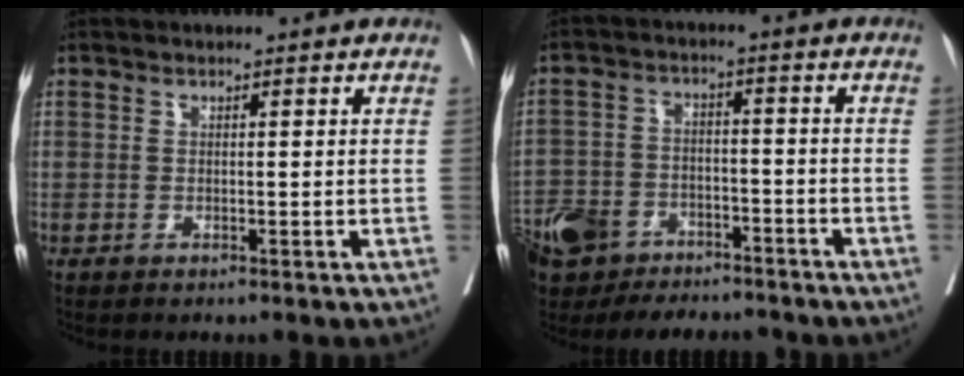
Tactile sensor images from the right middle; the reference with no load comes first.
{"total": 13.3, "force": [-10.0, 6.8, 5.4], "torque": [-0.116, 0.004, -0.162]}